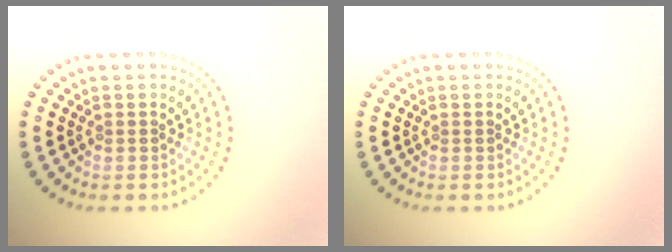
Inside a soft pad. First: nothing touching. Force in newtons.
{"total": 0.0}